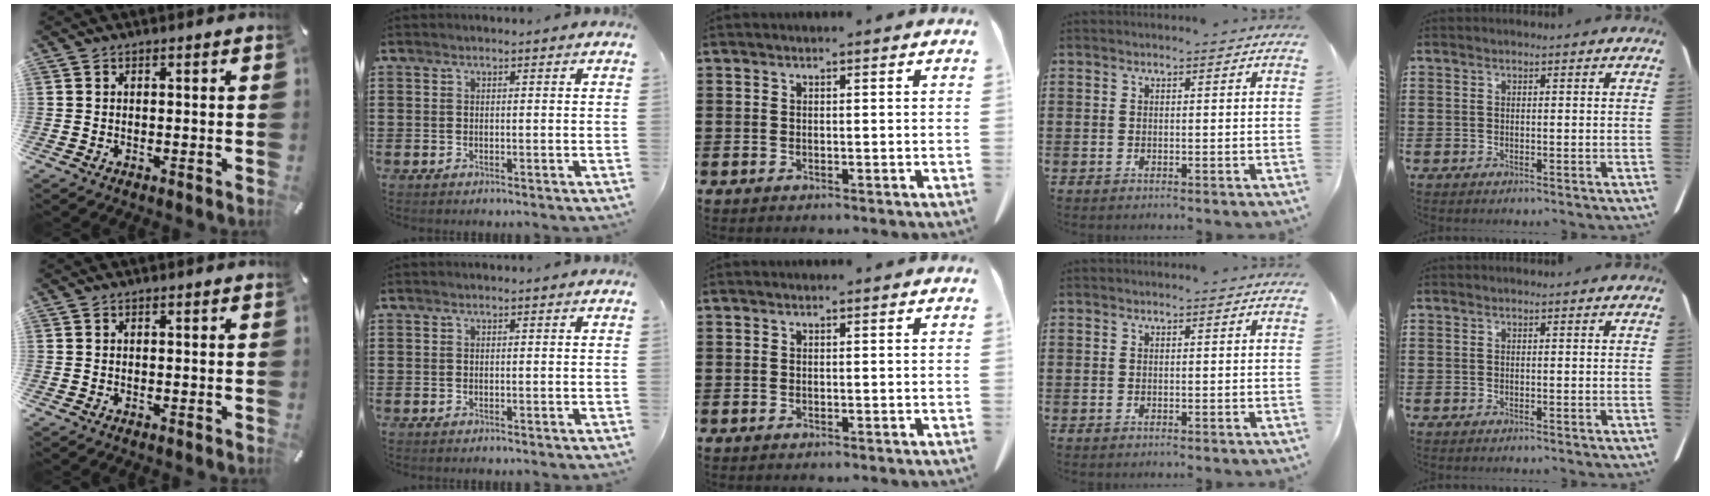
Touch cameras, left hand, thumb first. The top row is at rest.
{}